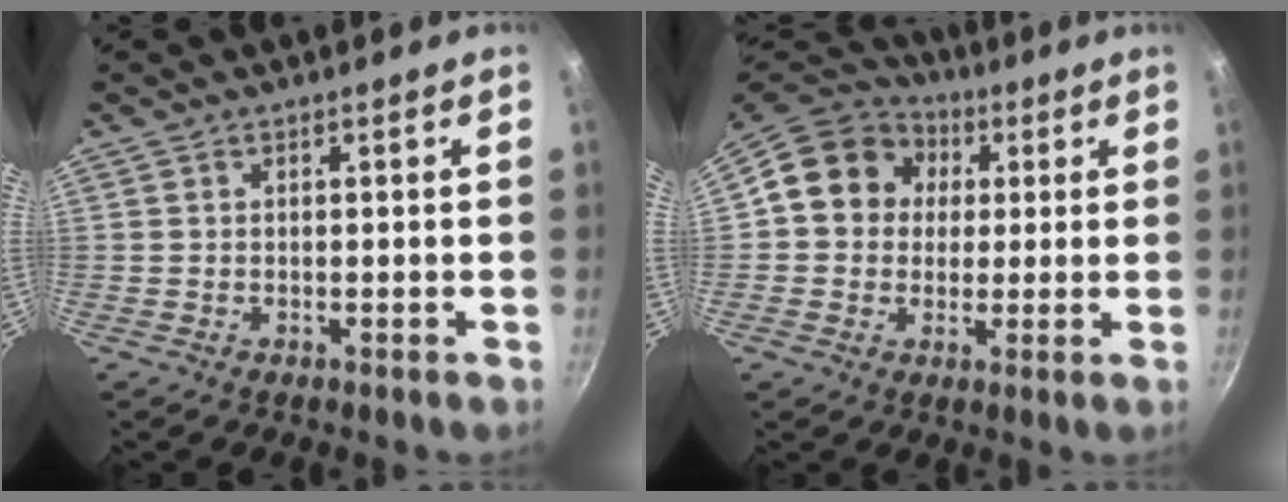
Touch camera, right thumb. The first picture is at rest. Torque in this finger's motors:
{"motor_torque": [-0.88, 1.31, 0.57, -0.29, 0.08]}